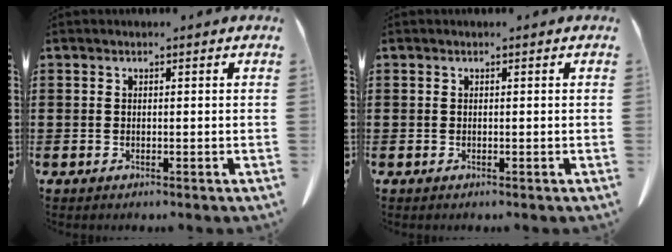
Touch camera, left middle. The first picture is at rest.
{"total": 0.0}